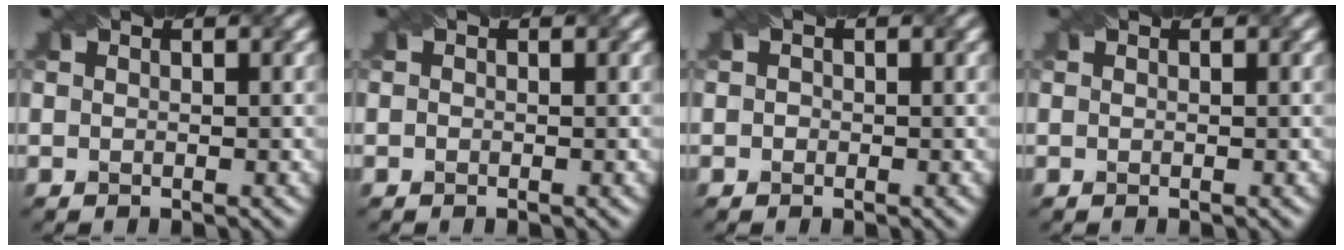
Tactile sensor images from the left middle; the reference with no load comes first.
{"total": 0.0}
{"total": 0.8, "force": [0.1, 0.7, 0.4], "torque": [0.005, 0.016, -0.010]}
{"total": 0.0}